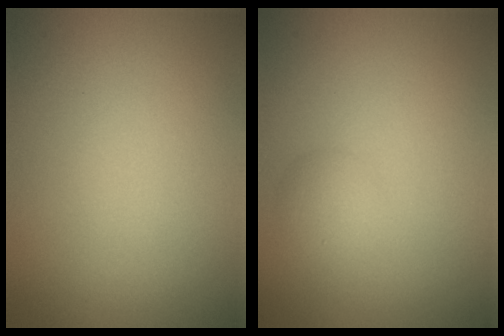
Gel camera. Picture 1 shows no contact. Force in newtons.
{"total": 1.8, "press": 1.7, "slide": 0.2}